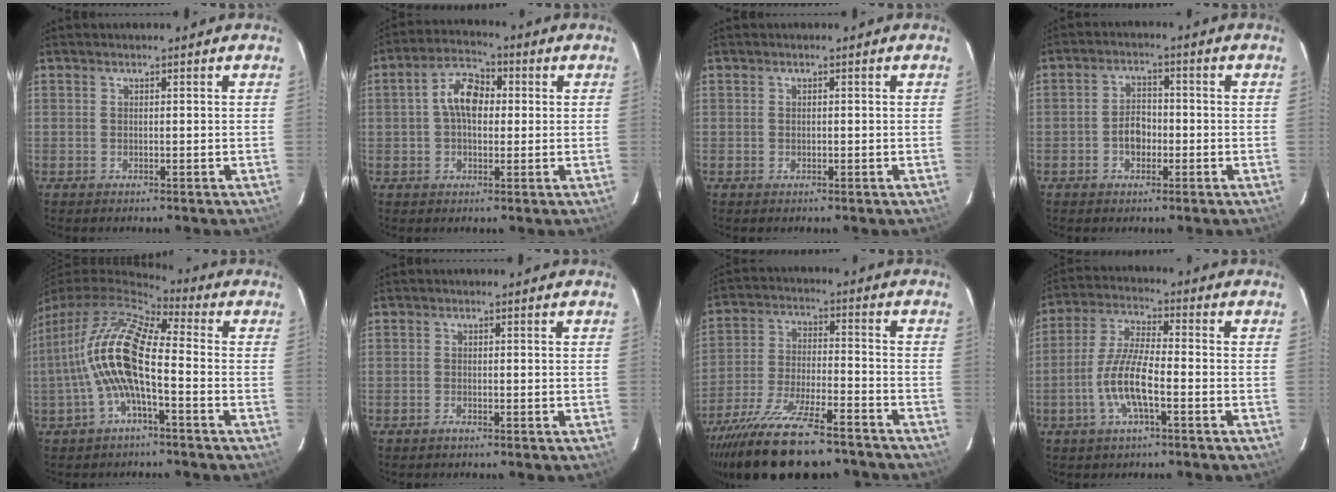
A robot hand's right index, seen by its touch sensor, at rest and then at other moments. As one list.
[{"total": 7.7, "force": [0.7, 4.7, 6.0], "torque": [-0.111, 0.024, 0.010]}, {"total": 0.6, "force": [-0.1, 0.5, 0.3], "torque": [-0.006, 0.001, -0.001]}, {"total": 4.4, "force": [-1.5, 3.2, 2.7], "torque": [-0.051, 0.010, -0.023]}, {"total": 12.5, "force": [-2.1, 3.4, 11.9], "torque": [-0.230, 0.006, -0.040]}, {"total": 0.9, "force": [-0.7, 0.3, 0.5], "torque": [-0.010, -0.001, -0.013]}, {"total": 23.6, "force": [-19.1, 5.9, 12.5], "torque": [-0.244, -0.052, -0.303]}, {"total": 9.6, "force": [-3.5, 2.1, 8.7], "torque": [-0.183, 0.000, -0.069]}]